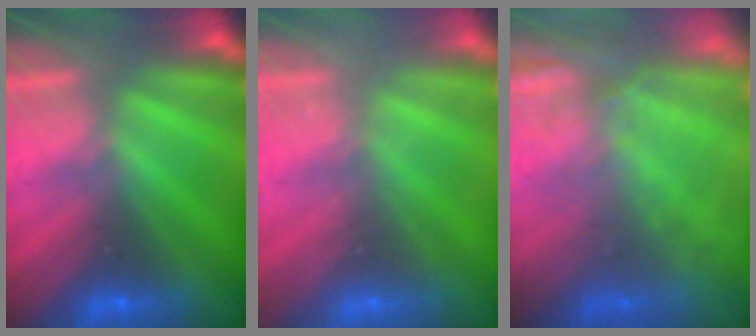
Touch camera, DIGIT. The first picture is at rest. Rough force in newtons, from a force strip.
{"total": 2.3}
{"total": 7.7}